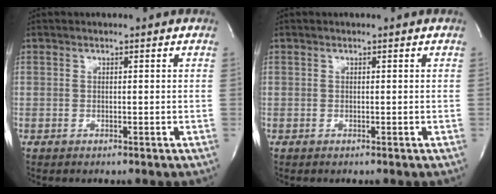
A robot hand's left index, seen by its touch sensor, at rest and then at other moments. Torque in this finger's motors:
{"motor_torque": [-0.04, 0.06, -0.02, 0.00]}